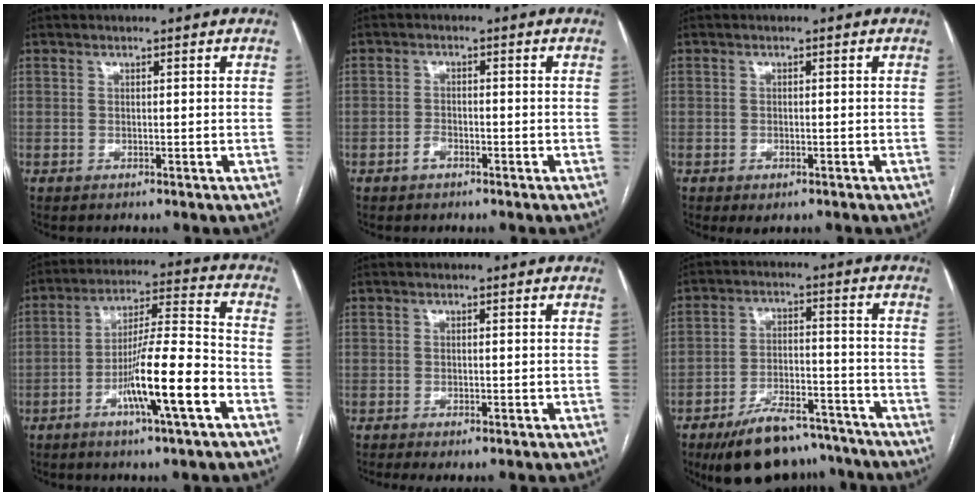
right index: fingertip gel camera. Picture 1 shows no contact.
{"total": 1.7, "force": [-1.1, 0.9, 0.9], "torque": [-0.016, 0.003, -0.018]}
{"total": 1.8, "force": [-1.0, 0.8, 1.2], "torque": [-0.017, -0.002, -0.006]}
{"total": 13.1, "force": [-5.4, 0.4, 11.9], "torque": [-0.208, 0.001, -0.092]}
{"total": 2.3, "force": [-1.4, 0.6, 1.6], "torque": [-0.025, -0.005, -0.020]}
{"total": 13.8, "force": [-11.1, 5.3, 6.2], "torque": [-0.091, 0.024, -0.172]}